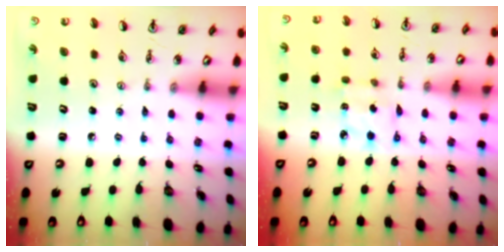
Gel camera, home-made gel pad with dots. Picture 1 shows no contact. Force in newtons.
{"total": 4.4, "press": 4.4, "slide": 0.2}